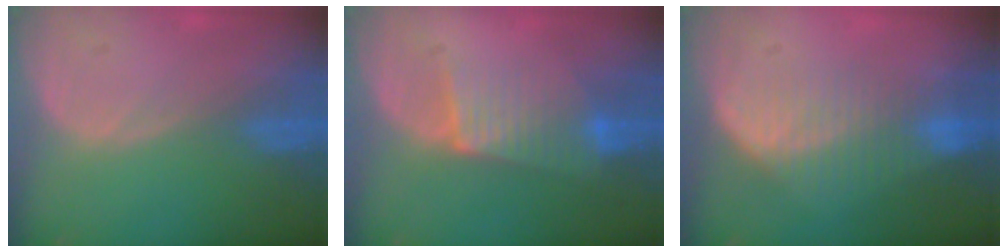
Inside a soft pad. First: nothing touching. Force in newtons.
{"total": 6.5, "press": 6.1, "slide": 2.4}
{"total": 7.1, "press": 6.5, "slide": 2.8}